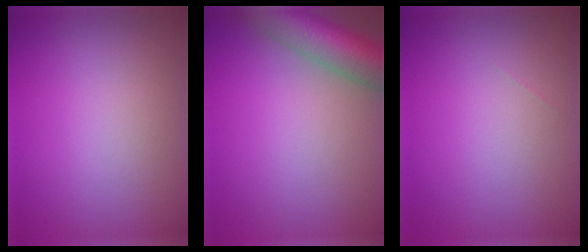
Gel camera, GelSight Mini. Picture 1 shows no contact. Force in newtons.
{"total": 8.1, "press": 8.1, "slide": 0.4}
{"total": 0.0}